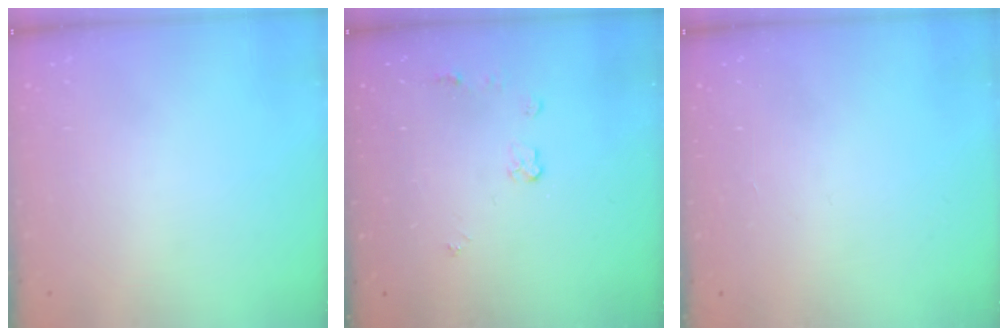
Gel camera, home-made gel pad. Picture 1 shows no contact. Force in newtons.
{"total": 5.4, "press": 5.4, "slide": 0.1}
{"total": 0.0}